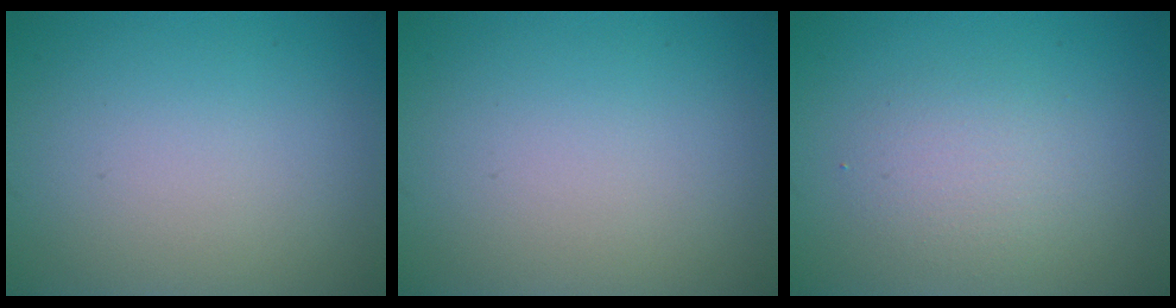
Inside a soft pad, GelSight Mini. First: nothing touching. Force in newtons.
{"total": 0.0}
{"total": 2.3, "press": 2.3, "slide": 0.2}